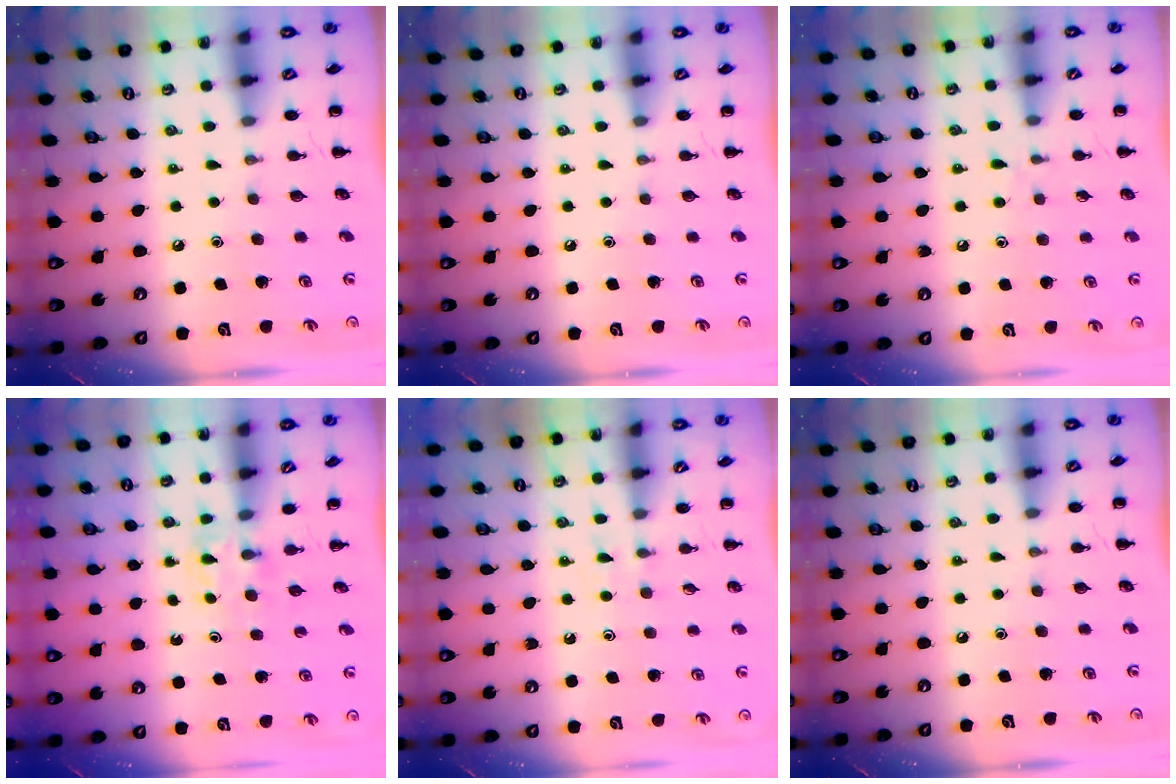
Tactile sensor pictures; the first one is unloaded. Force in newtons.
{"total": 0.0}
{"total": 4.9, "press": 4.5, "slide": 1.8}
{"total": 2.7, "press": 2.5, "slide": 1.0}
{"total": 2.9, "press": 2.7, "slide": 1.2}
{"total": 0.0}